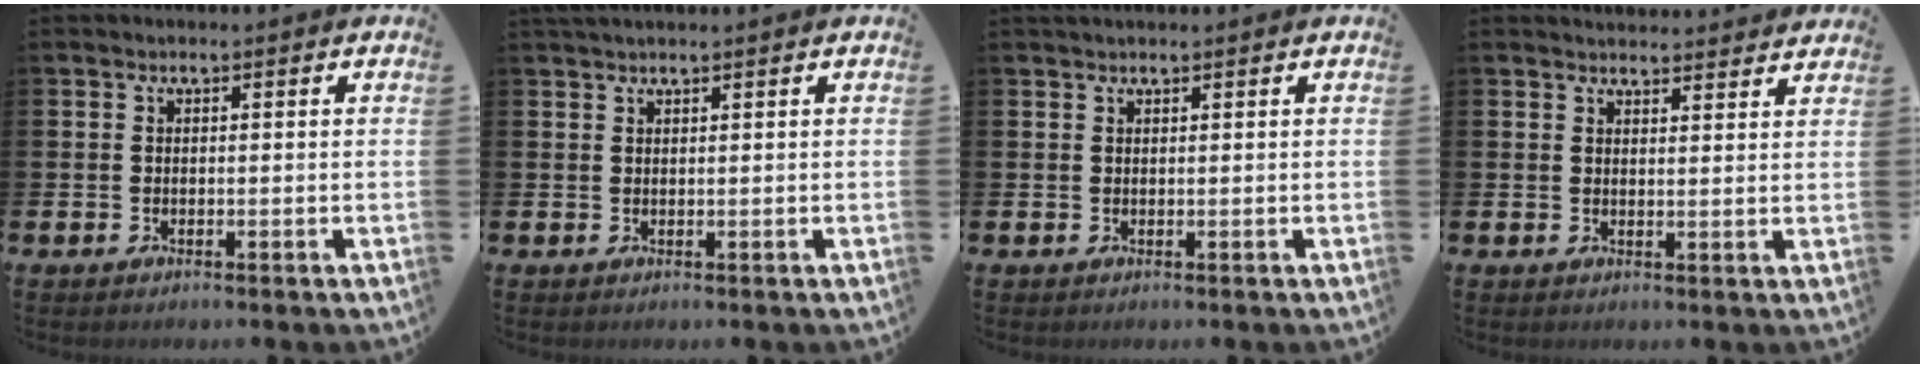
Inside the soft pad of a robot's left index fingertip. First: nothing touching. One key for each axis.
{"total": 1.1, "fx": 1.0, "fy": -0.1, "fz": 0.3, "tx": -0.006, "ty": 0.000, "tz": 0.019}
{"total": 0.8, "fx": 0.7, "fy": 0.0, "fz": 0.3, "tx": 0.004, "ty": -0.002, "tz": 0.011}
{"total": 3.0, "fx": 3.0, "fy": 0.2, "fz": 0.0, "tx": 0.005, "ty": -0.022, "tz": 0.053}